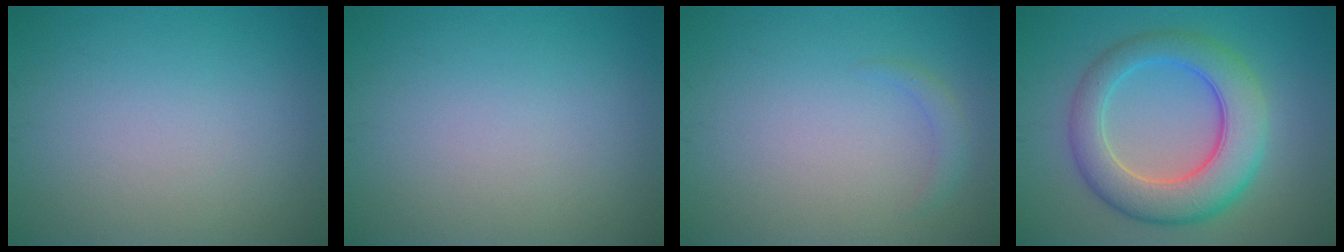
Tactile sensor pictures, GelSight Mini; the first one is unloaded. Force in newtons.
{"total": 0.0}
{"total": 1.1, "press": 1.1, "slide": 0.0}
{"total": 7.9, "press": 7.9, "slide": 0.1}